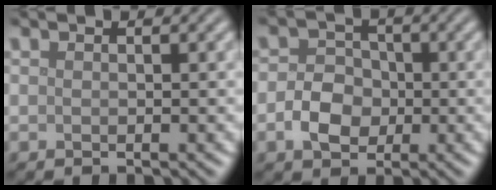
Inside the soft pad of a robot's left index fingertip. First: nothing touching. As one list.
[{"total": 3.5, "force": [-0.9, 2.8, 1.9], "torque": [-0.035, 0.003, -0.018]}]